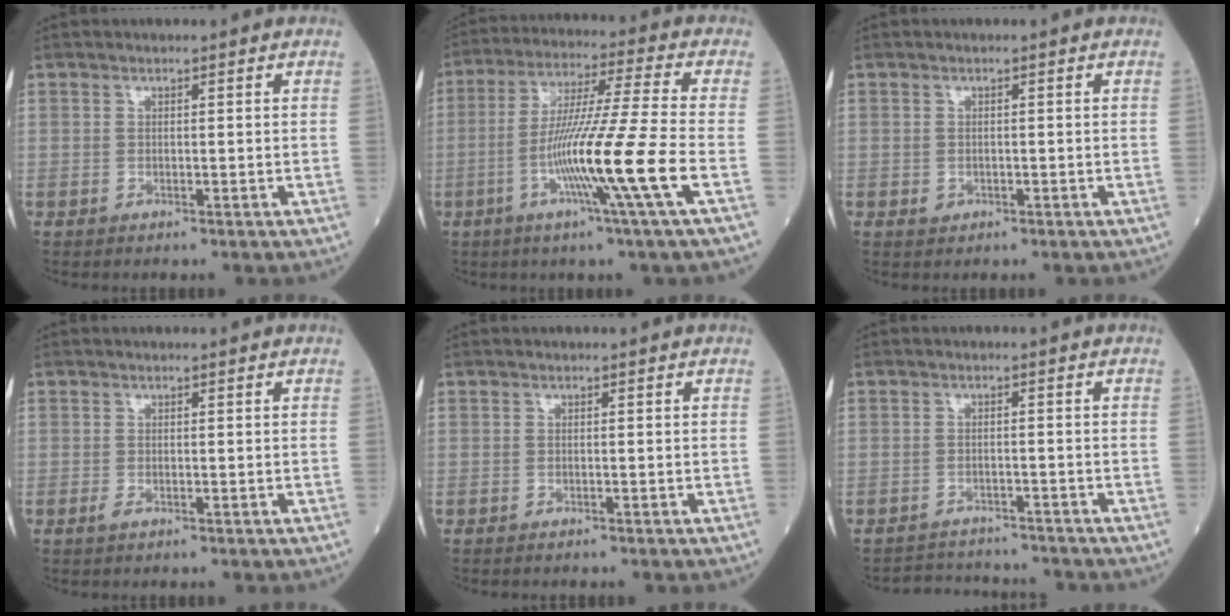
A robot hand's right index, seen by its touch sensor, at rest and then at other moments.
{"total": 14.3, "force": [-4.6, -2.7, 13.3], "torque": [-0.245, -0.019, -0.089]}
{"total": 0.8, "force": [-0.3, 0.7, 0.3], "torque": [-0.006, 0.001, -0.001]}
{"total": 0.9, "force": [-0.5, 0.3, 0.6], "torque": [-0.015, -0.001, -0.009]}
{"total": 0.9, "force": [-0.8, -0.1, 0.4], "torque": [-0.006, 0.000, -0.012]}
{"total": 6.4, "force": [-6.4, 0.8, 0.1], "torque": [-0.001, 0.011, -0.090]}